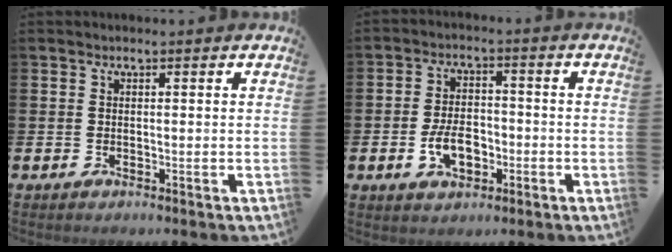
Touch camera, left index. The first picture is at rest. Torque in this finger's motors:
{"motor_torque": [1.00, 0.14, 0.45, 0.20]}